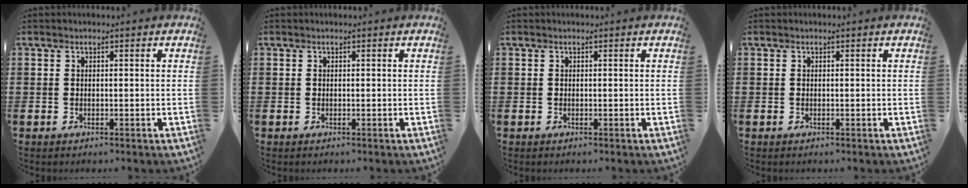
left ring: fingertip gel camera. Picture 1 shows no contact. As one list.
[{"total": 0.0}, {"total": 0.0}, {"total": 0.0}]